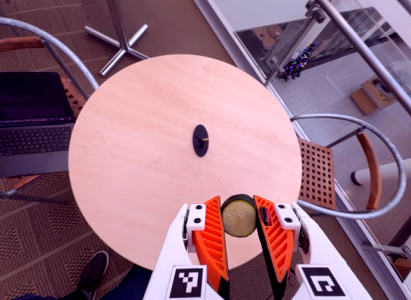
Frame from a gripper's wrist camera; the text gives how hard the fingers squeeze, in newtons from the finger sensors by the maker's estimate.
{"total": 7.6, "left": 7.5, "right": 7.7}